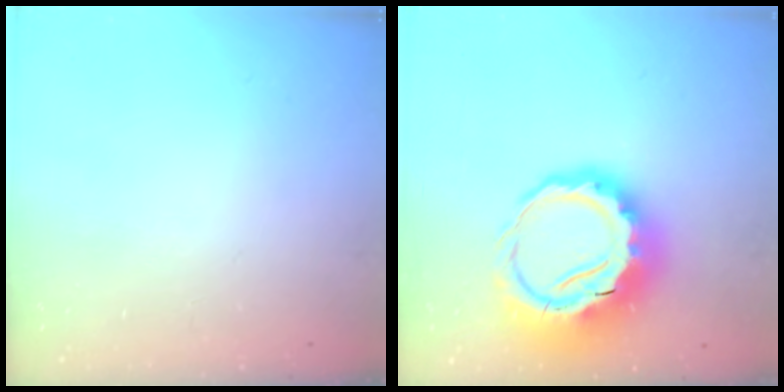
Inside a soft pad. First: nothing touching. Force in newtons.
{"total": 16.5, "press": 16.2, "slide": 3.4}